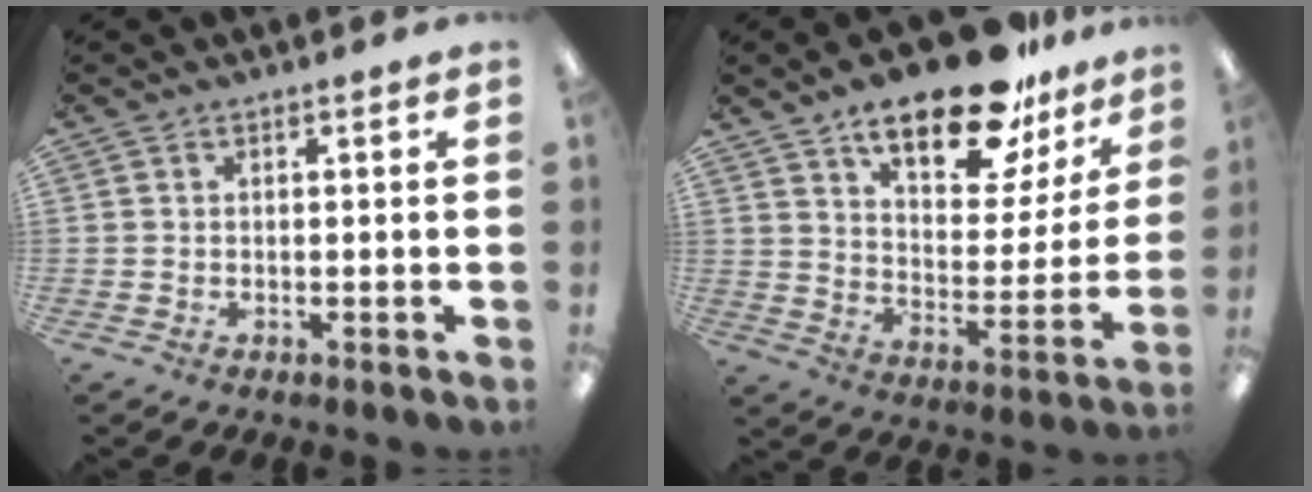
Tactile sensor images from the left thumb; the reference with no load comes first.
{"total": 20.8, "force": [15.6, 7.8, 11.3], "torque": [-0.175, -0.091, 0.263]}